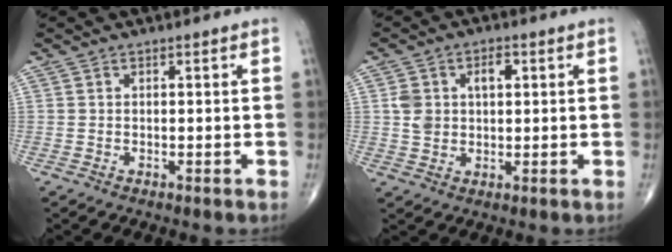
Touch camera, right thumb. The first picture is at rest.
{"total": 6.4, "force": [1.4, 4.5, 4.4], "torque": [-0.066, 0.011, 0.026]}